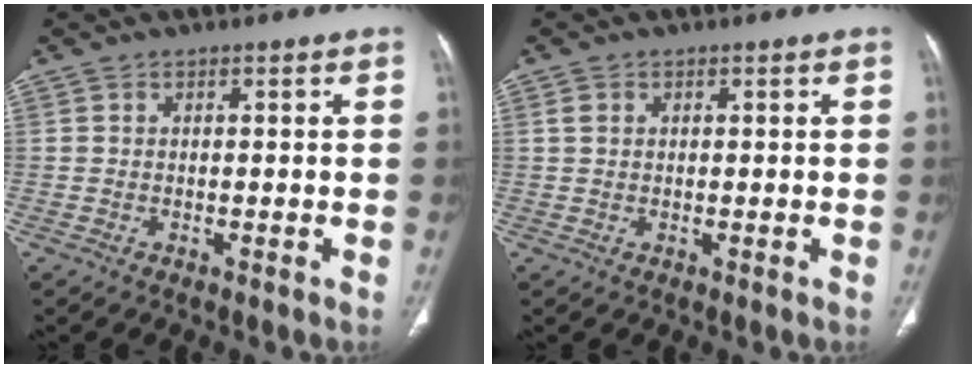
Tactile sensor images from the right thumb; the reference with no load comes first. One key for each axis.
{"total": 1.3, "fx": 0.4, "fy": 1.1, "fz": 0.7, "tx": -0.010, "ty": 0.004, "tz": 0.010}